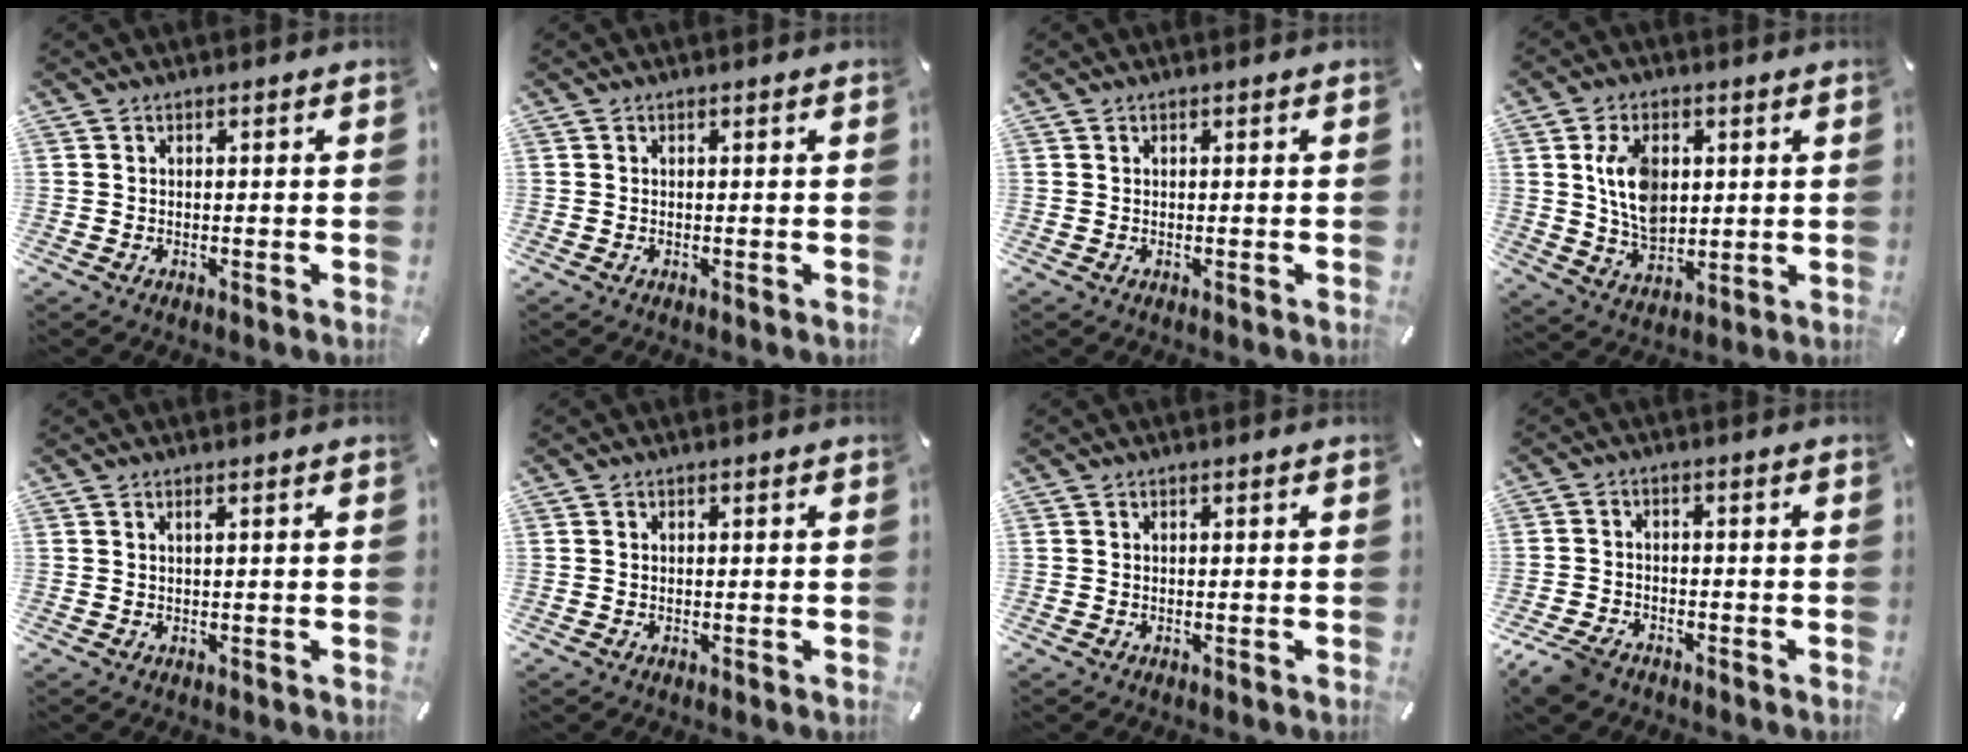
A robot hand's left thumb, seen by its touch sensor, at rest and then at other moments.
{"total": 0.0}
{"total": 0.0}
{"total": 10.4, "force": [2.4, 7.3, 7.0], "torque": [-0.140, 0.001, 0.043]}
{"total": 0.6, "force": [0.2, 0.1, 0.5], "torque": [-0.012, 0.000, 0.003]}
{"total": 0.0}
{"total": 0.0}
{"total": 5.5, "force": [-4.4, 2.7, 1.9], "torque": [-0.060, 0.011, -0.088]}